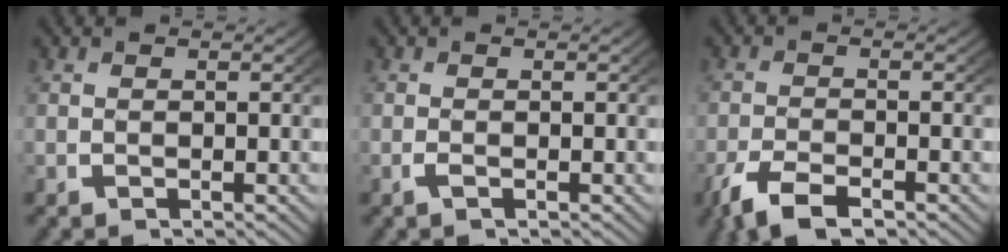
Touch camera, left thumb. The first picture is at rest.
{"total": 0.7, "force": [-0.4, 0.1, 0.5], "torque": [-0.013, -0.002, -0.009]}
{"total": 4.3, "force": [-3.2, 2.0, 2.3], "torque": [-0.053, -0.013, -0.053]}